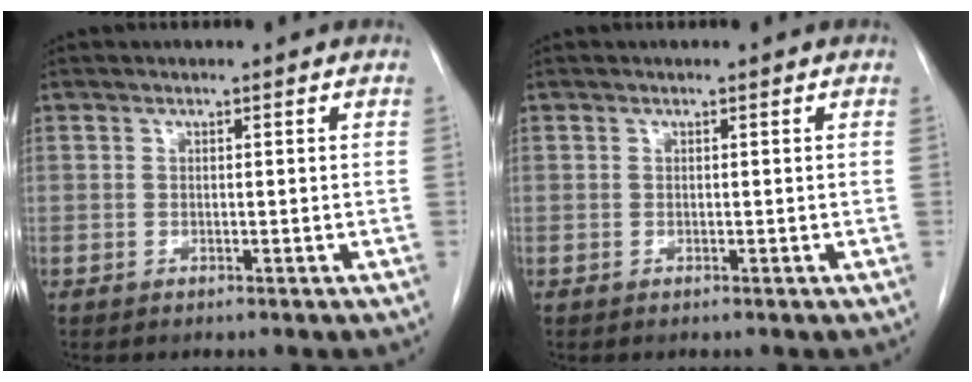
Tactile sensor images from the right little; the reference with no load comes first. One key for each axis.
{"total": 0.0}